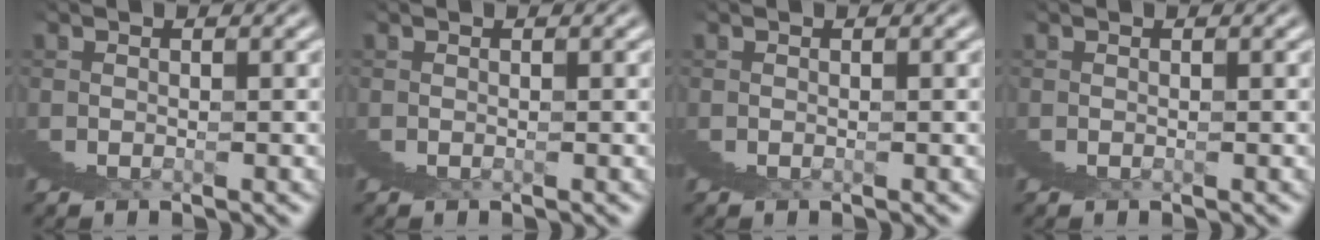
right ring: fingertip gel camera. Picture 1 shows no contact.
{"total": 0.0}
{"total": 0.0}
{"total": 0.0}